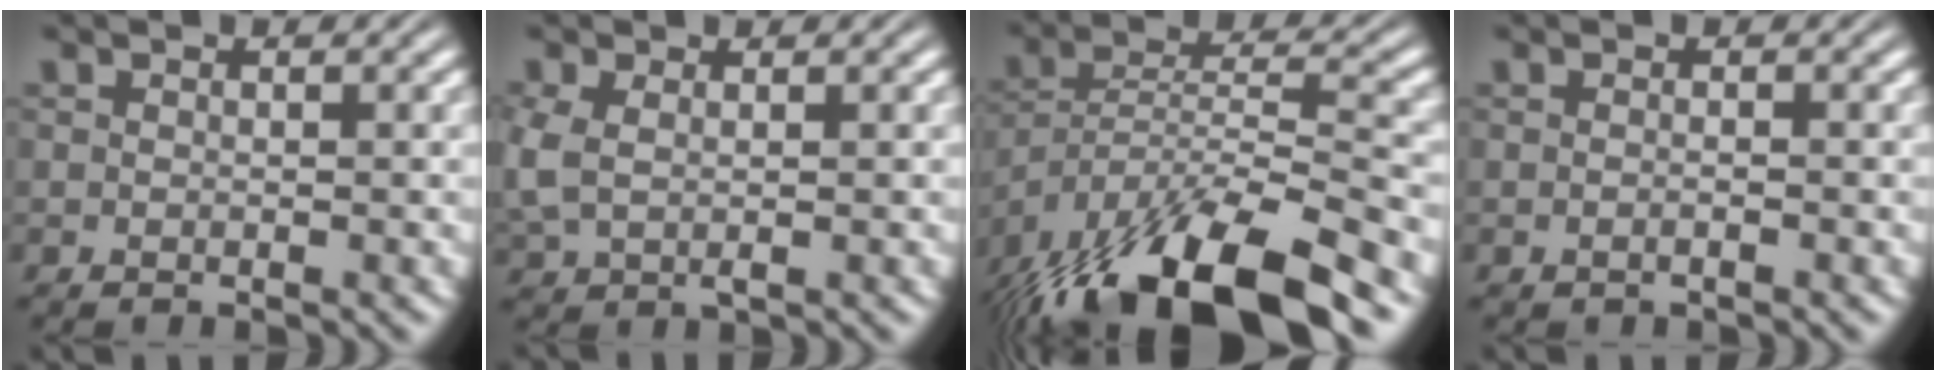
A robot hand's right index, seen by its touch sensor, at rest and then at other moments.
{"total": 1.8, "force": [1.0, 0.8, 1.2], "torque": [-0.044, -0.013, 0.030]}
{"total": 11.0, "force": [-5.1, 6.0, 7.7], "torque": [-0.156, -0.043, -0.064]}
{"total": 0.0}